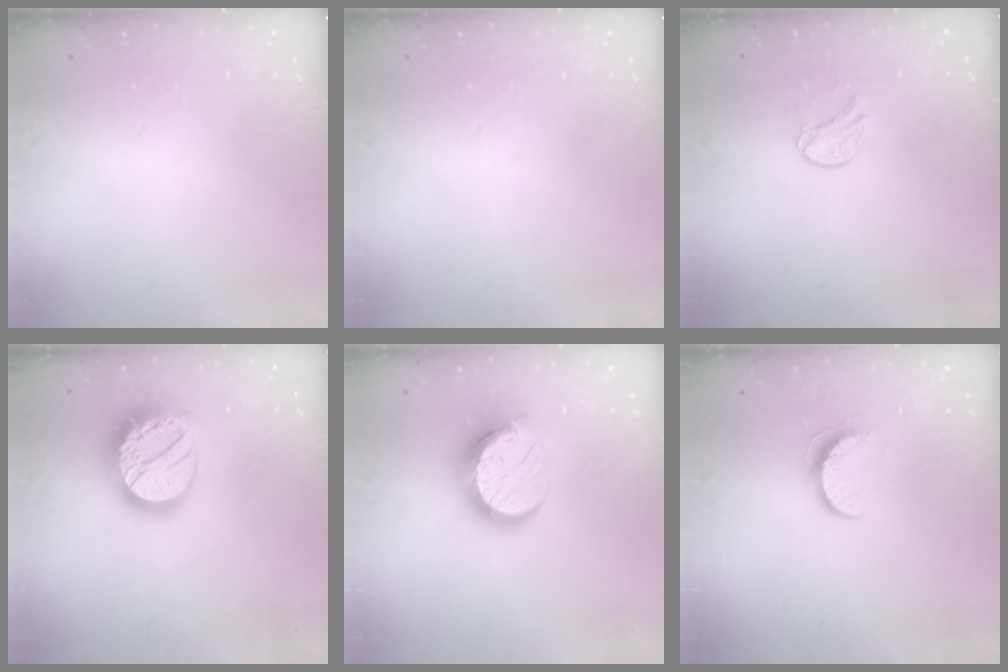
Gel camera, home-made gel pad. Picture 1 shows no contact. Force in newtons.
{"total": 0.0}
{"total": 7.1, "press": 7.0, "slide": 0.6}
{"total": 18.8, "press": 18.7, "slide": 1.5}
{"total": 12.4, "press": 12.4, "slide": 1.0}
{"total": 8.1, "press": 8.1, "slide": 0.6}